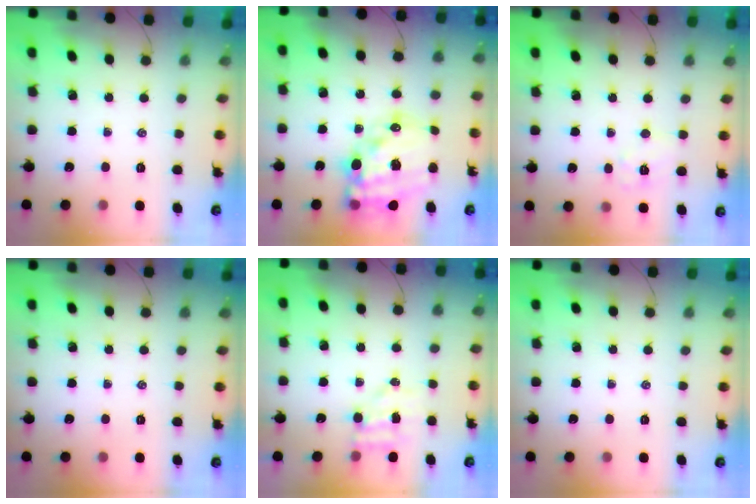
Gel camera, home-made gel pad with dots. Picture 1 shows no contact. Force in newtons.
{"total": 20.4, "press": 19.9, "slide": 4.4}
{"total": 6.5, "press": 6.4, "slide": 1.0}
{"total": 0.0}
{"total": 4.5, "press": 4.5, "slide": 0.6}
{"total": 0.0}